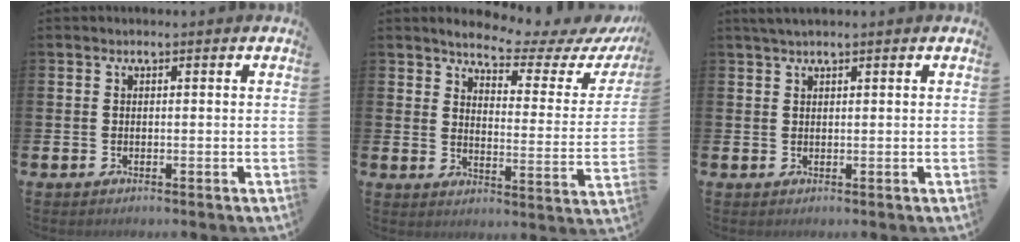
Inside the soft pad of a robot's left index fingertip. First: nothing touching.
{"total": 5.2, "force": [4.7, 0.9, 2.0], "torque": [-0.049, -0.039, 0.071]}
{"total": 1.5, "force": [1.2, 0.1, 0.9], "torque": [-0.026, 0.007, 0.023]}